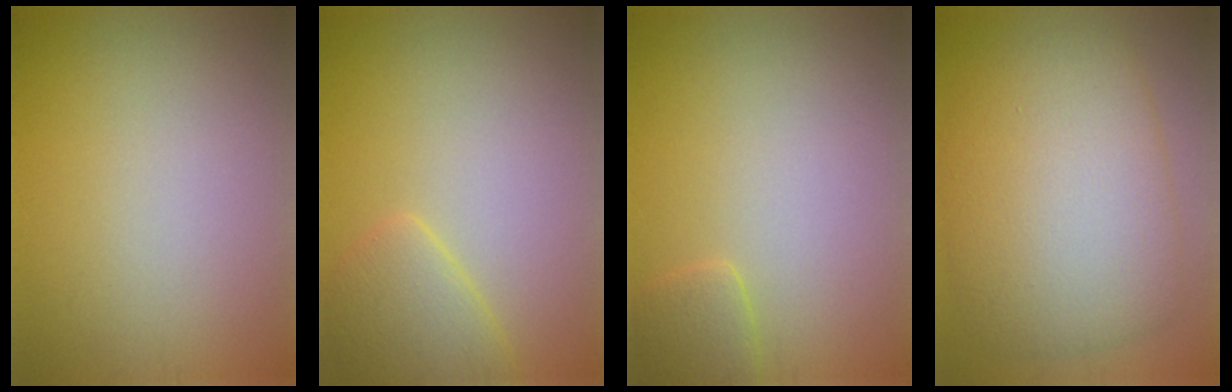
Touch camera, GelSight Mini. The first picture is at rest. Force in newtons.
{"total": 3.0, "press": 2.9, "slide": 0.3}
{"total": 1.6, "press": 1.6, "slide": 0.1}
{"total": 9.6, "press": 9.6, "slide": 0.6}